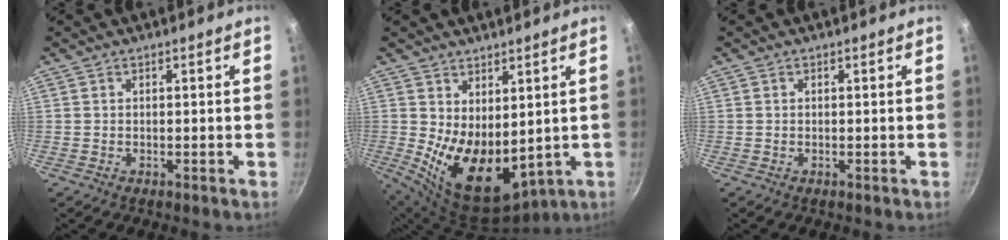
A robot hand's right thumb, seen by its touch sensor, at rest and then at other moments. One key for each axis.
{"total": 12.7, "fx": 1.6, "fy": 7.5, "fz": 10.1, "tx": -0.137, "ty": -0.046, "tz": 0.054}
{"total": 0.0}